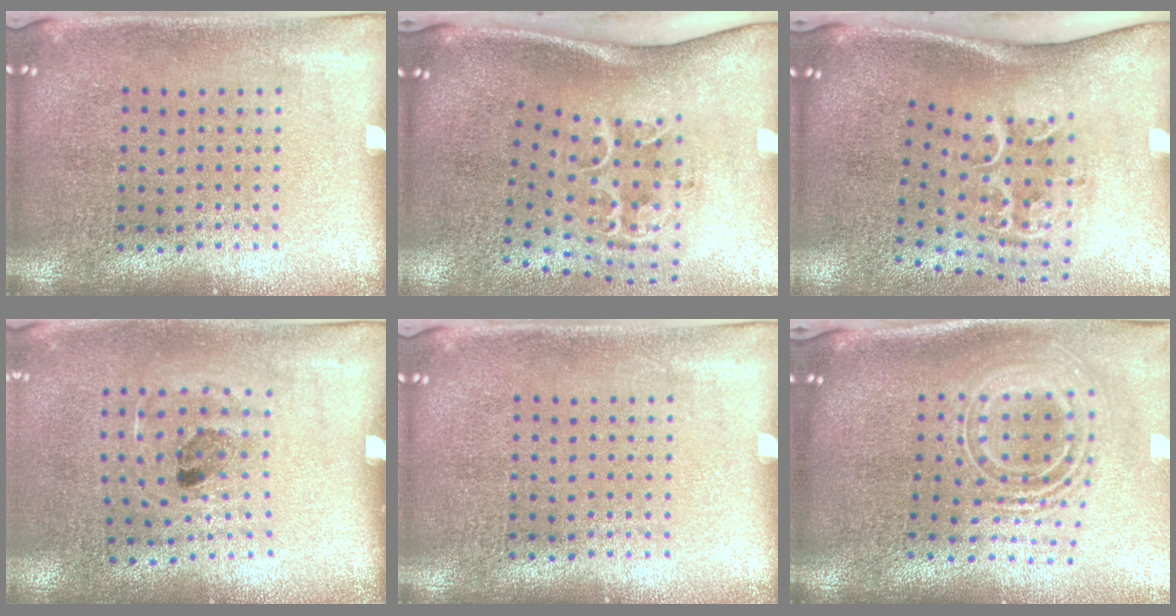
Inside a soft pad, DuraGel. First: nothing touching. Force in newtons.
{"total": 2.2, "press": 1.3, "slide": 1.7}
{"total": 2.3, "press": 1.4, "slide": 1.9}
{"total": 1.1, "press": 0.8, "slide": 0.7}
{"total": 0.0}
{"total": 2.5, "press": 1.7, "slide": 1.8}